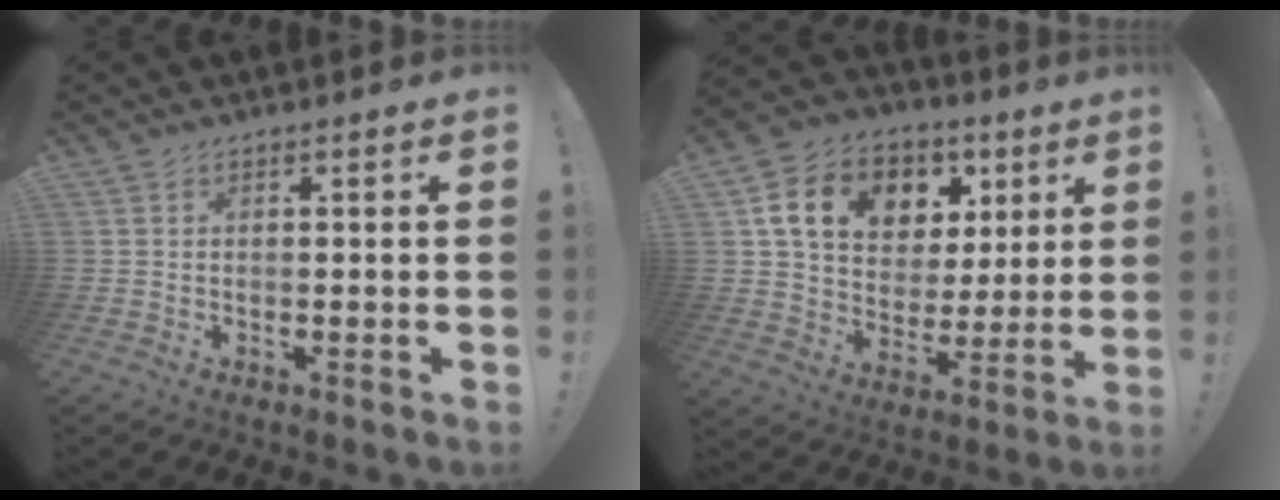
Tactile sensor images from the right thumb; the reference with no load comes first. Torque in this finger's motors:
{"motor_torque": [1.85, 2.62, 0.47, -0.17, 0.16]}